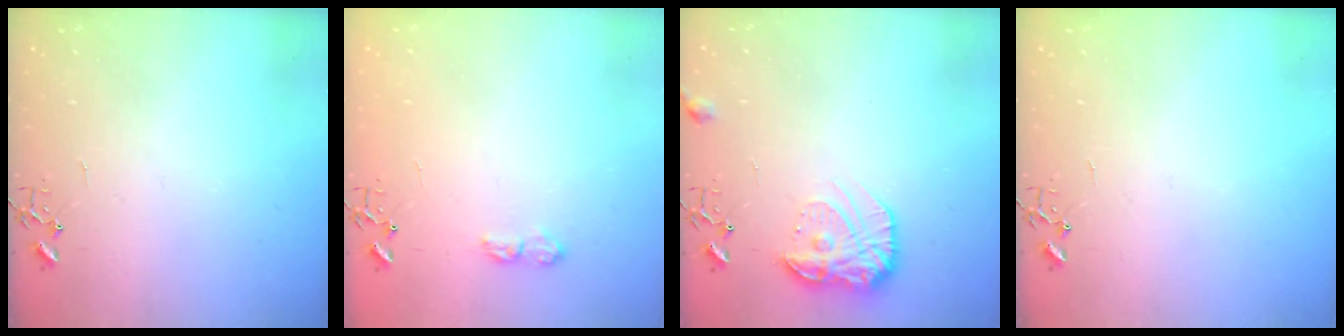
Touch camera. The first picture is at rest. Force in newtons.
{"total": 7.0, "press": 7.0, "slide": 0.8}
{"total": 14.1, "press": 14.1, "slide": 0.8}
{"total": 0.0}